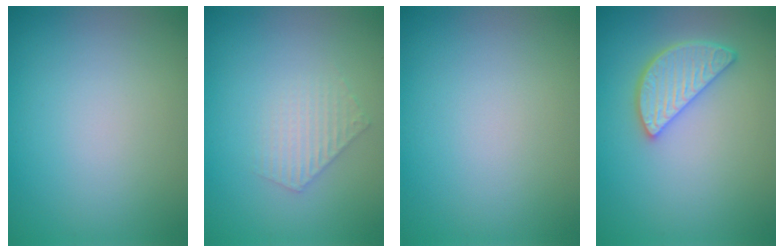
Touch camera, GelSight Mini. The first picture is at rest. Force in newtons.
{"total": 1.9, "press": 1.9, "slide": 0.3}
{"total": 0.0}
{"total": 4.1, "press": 3.5, "slide": 2.1}